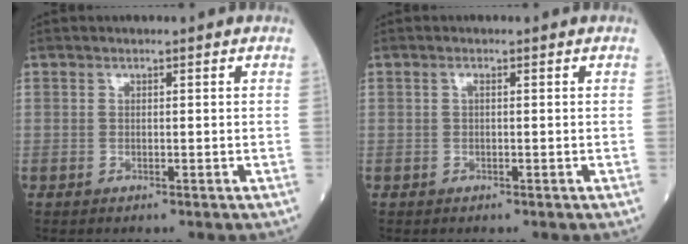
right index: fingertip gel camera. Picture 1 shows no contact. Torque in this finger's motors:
{"motor_torque": [0.11, 0.06, 0.10, 0.02]}